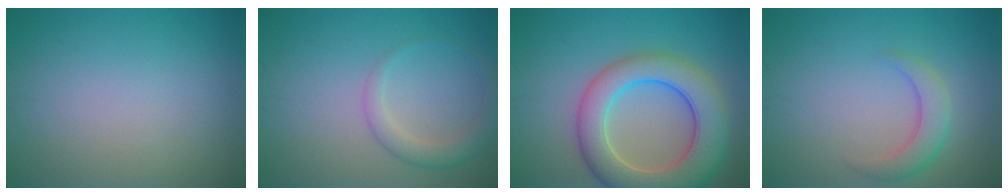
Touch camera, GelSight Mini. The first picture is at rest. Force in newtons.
{"total": 2.5, "press": 2.5, "slide": 0.1}
{"total": 9.1, "press": 9.1, "slide": 0.5}
{"total": 2.8, "press": 2.8, "slide": 0.1}